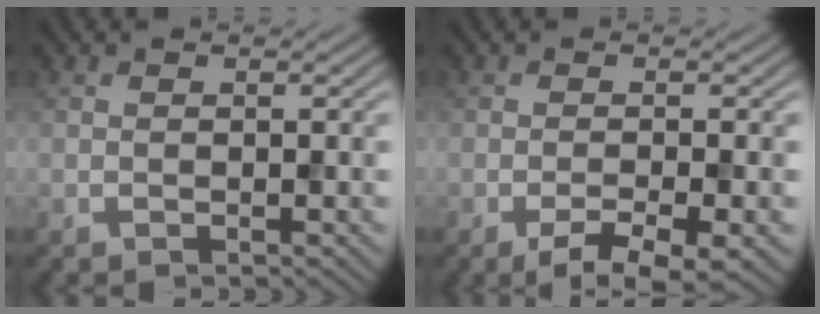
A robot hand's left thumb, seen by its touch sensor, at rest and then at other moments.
{"total": 4.4, "force": [-2.5, 0.8, 3.5], "torque": [-0.057, 0.001, -0.039]}